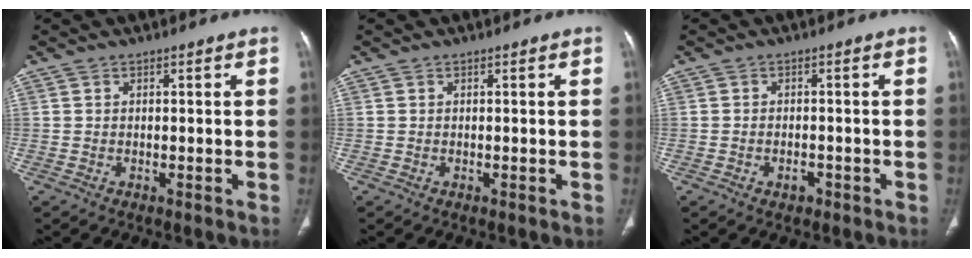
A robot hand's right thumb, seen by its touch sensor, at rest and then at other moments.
{"total": 0.0}
{"total": 1.9, "force": [-1.0, 1.2, 1.0], "torque": [-0.013, 0.008, -0.013]}